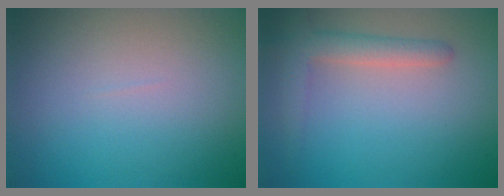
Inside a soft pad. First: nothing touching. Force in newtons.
{"total": 2.9, "press": 2.9, "slide": 0.2}